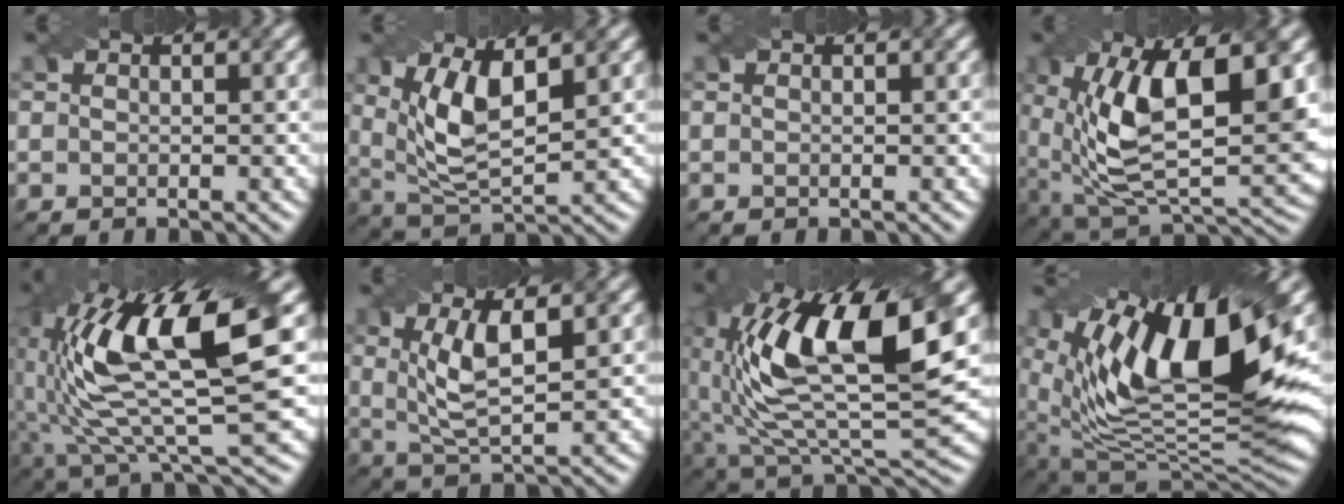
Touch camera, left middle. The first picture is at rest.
{"total": 6.4, "force": [1.8, 2.5, 5.7], "torque": [-0.119, -0.005, 0.037]}
{"total": 0.0}
{"total": 13.5, "force": [2.6, 6.2, 11.7], "torque": [-0.210, -0.008, 0.043]}
{"total": 13.8, "force": [3.3, 3.7, 12.8], "torque": [-0.241, 0.001, 0.067]}
{"total": 5.3, "force": [1.2, 1.6, 4.9], "torque": [-0.101, 0.001, 0.027]}
{"total": 14.2, "force": [3.5, 5.7, 12.5], "torque": [-0.241, -0.002, 0.063]}
{"total": 15.6, "force": [6.0, 5.8, 13.2], "torque": [-0.241, 0.004, 0.099]}